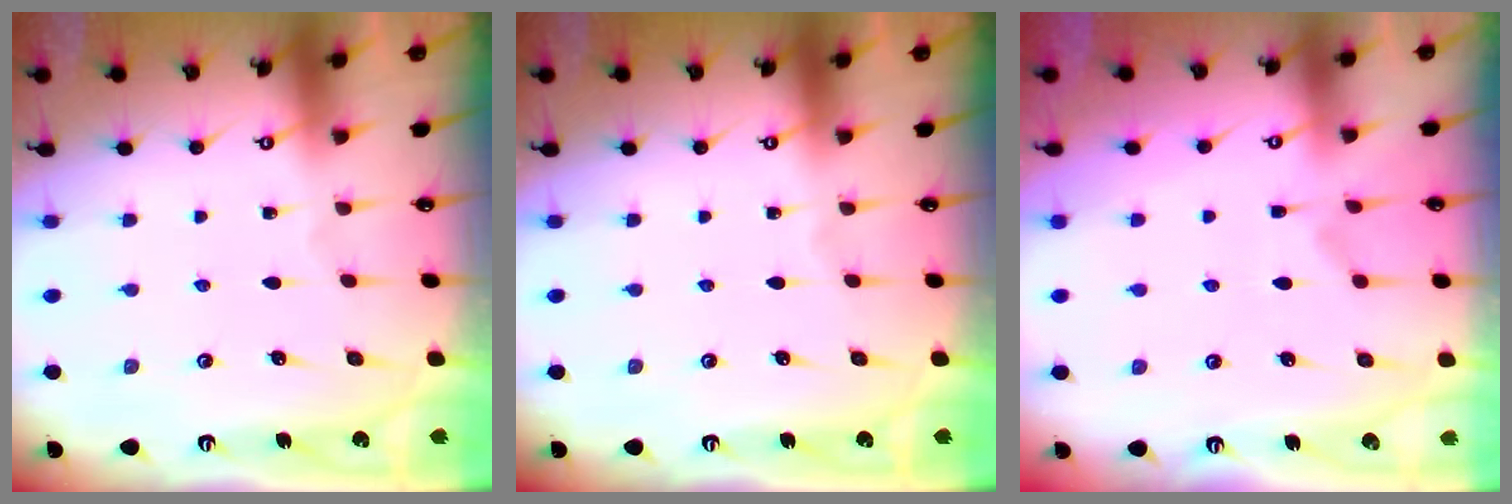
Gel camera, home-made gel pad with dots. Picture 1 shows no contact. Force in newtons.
{"total": 0.0}
{"total": 1.1, "press": 0.7, "slide": 0.9}